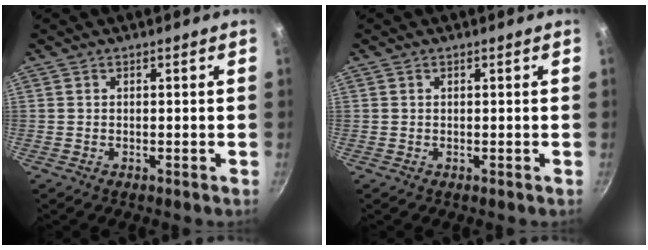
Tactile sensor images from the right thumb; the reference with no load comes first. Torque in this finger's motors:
{"motor_torque": [-0.12, 0.07, -0.25, 0.27, 0.03]}